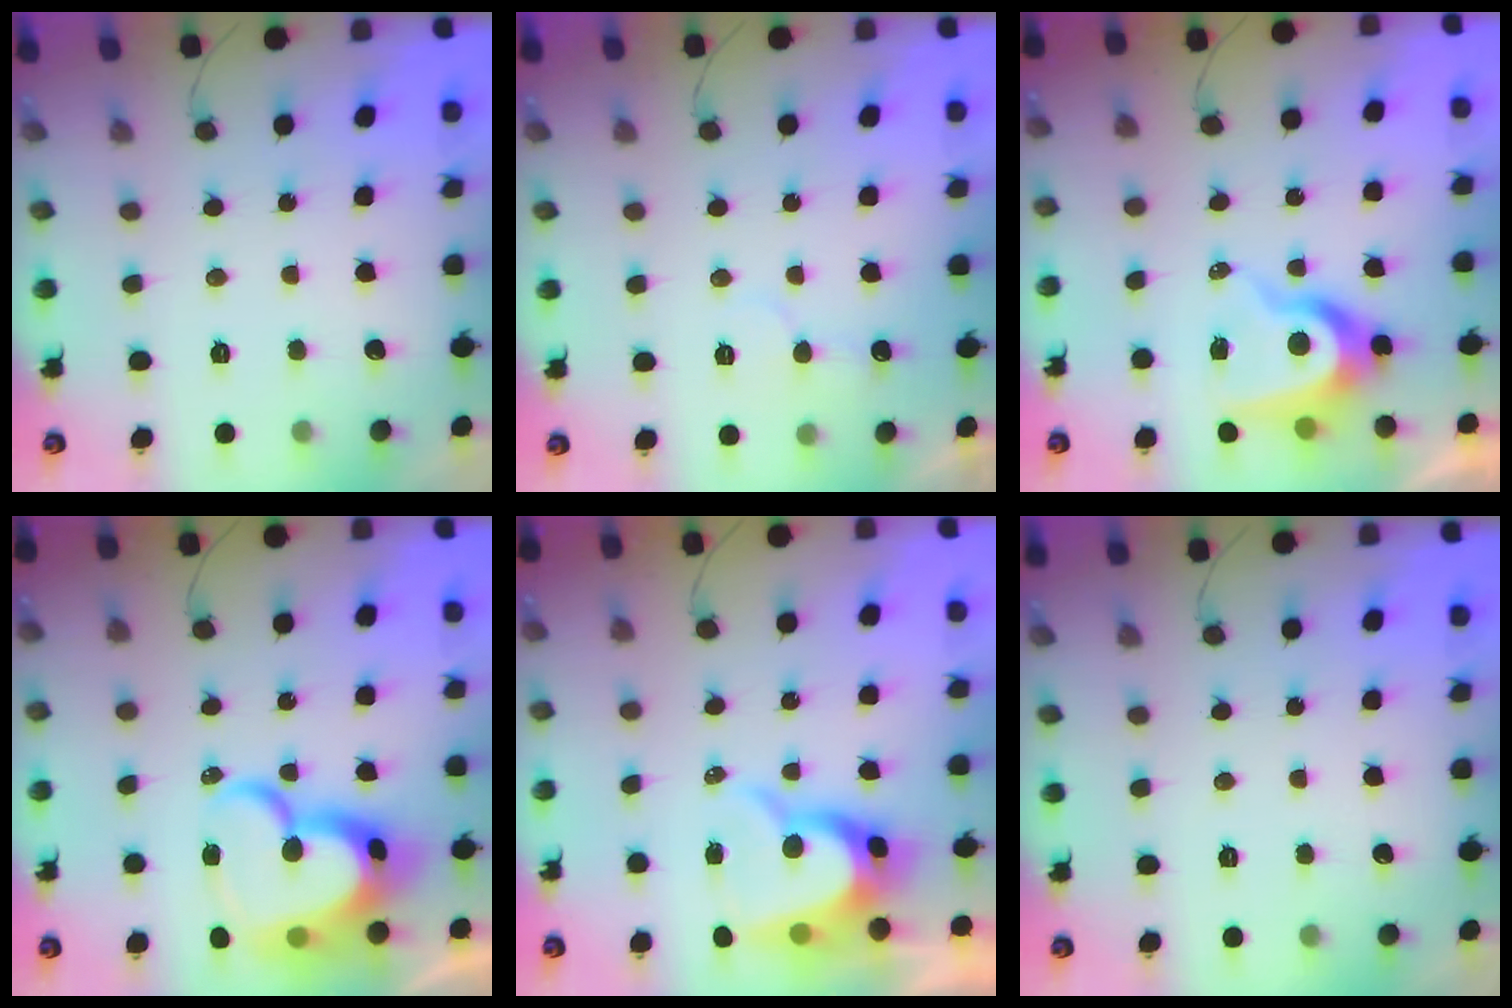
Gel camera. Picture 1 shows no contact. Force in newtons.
{"total": 7.2, "press": 7.2, "slide": 0.3}
{"total": 8.6, "press": 8.5, "slide": 0.9}
{"total": 22.3, "press": 22.2, "slide": 1.6}
{"total": 10.8, "press": 10.7, "slide": 1.1}
{"total": 0.0}